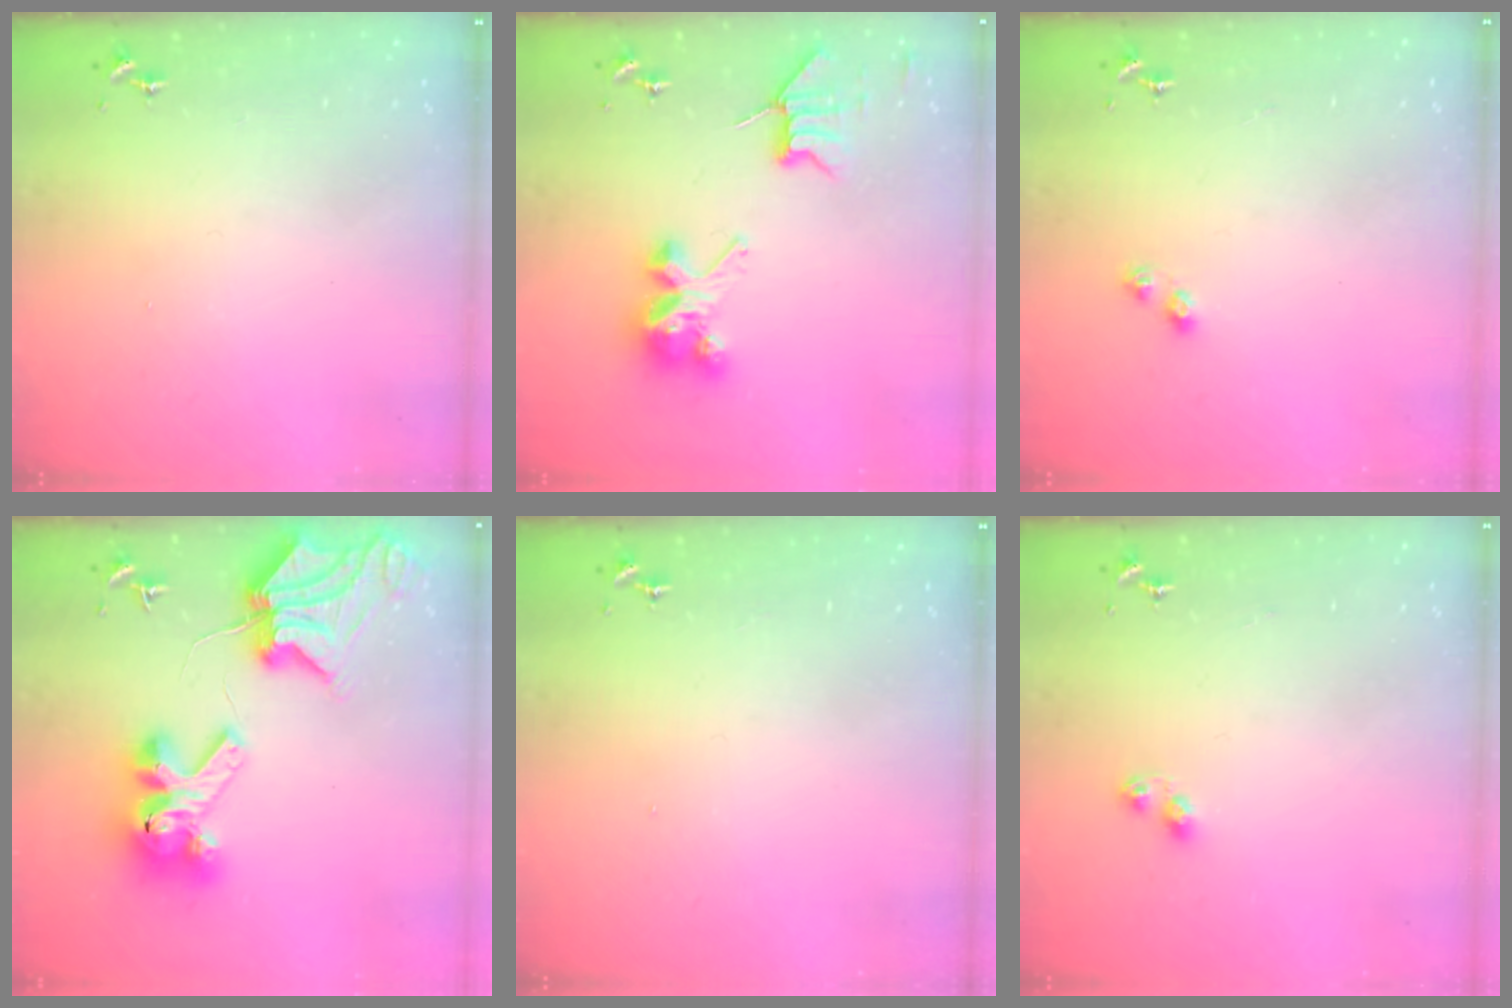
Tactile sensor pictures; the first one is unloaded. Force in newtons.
{"total": 8.3, "press": 8.3, "slide": 0.4}
{"total": 4.2, "press": 4.1, "slide": 0.6}
{"total": 14.6, "press": 14.5, "slide": 1.6}
{"total": 0.0}
{"total": 4.5, "press": 4.4, "slide": 0.6}